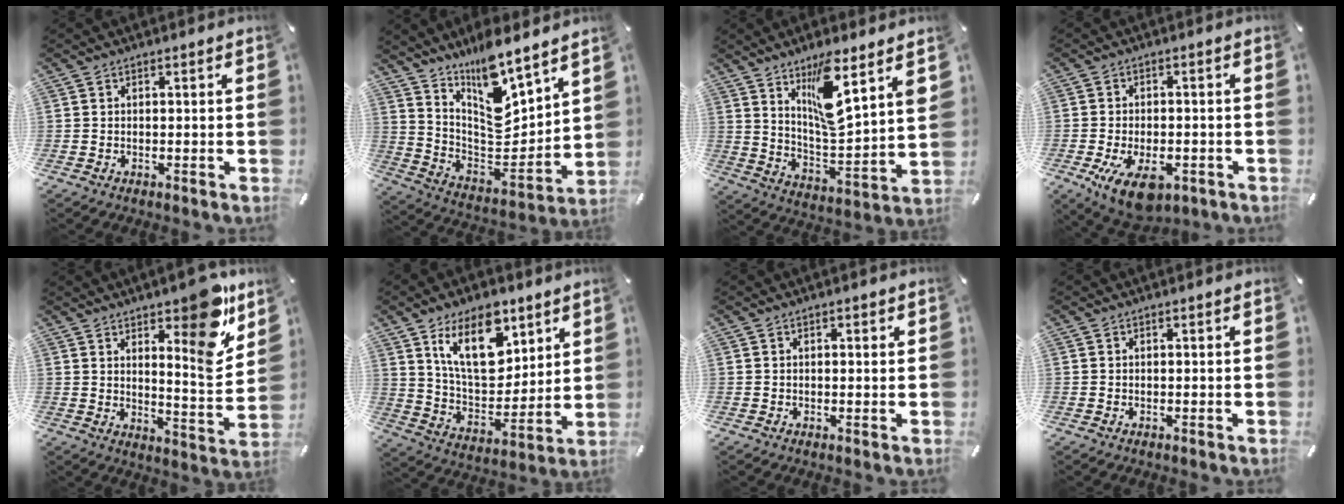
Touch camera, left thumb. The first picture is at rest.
{"total": 12.6, "force": [9.9, 4.4, 6.4], "torque": [-0.107, -0.103, 0.176]}
{"total": 13.0, "force": [9.1, 2.5, 9.0], "torque": [-0.144, -0.056, 0.149]}
{"total": 9.8, "force": [-4.0, 5.4, 7.1], "torque": [-0.137, 0.003, -0.066]}
{"total": 13.2, "force": [9.0, 3.8, 8.8], "torque": [-0.094, -0.083, 0.147]}
{"total": 17.8, "force": [10.0, 9.8, 11.0], "torque": [-0.191, -0.039, 0.176]}
{"total": 0.7, "force": [0.3, 0.5, 0.4], "torque": [0.001, 0.000, 0.002]}
{"total": 0.0}